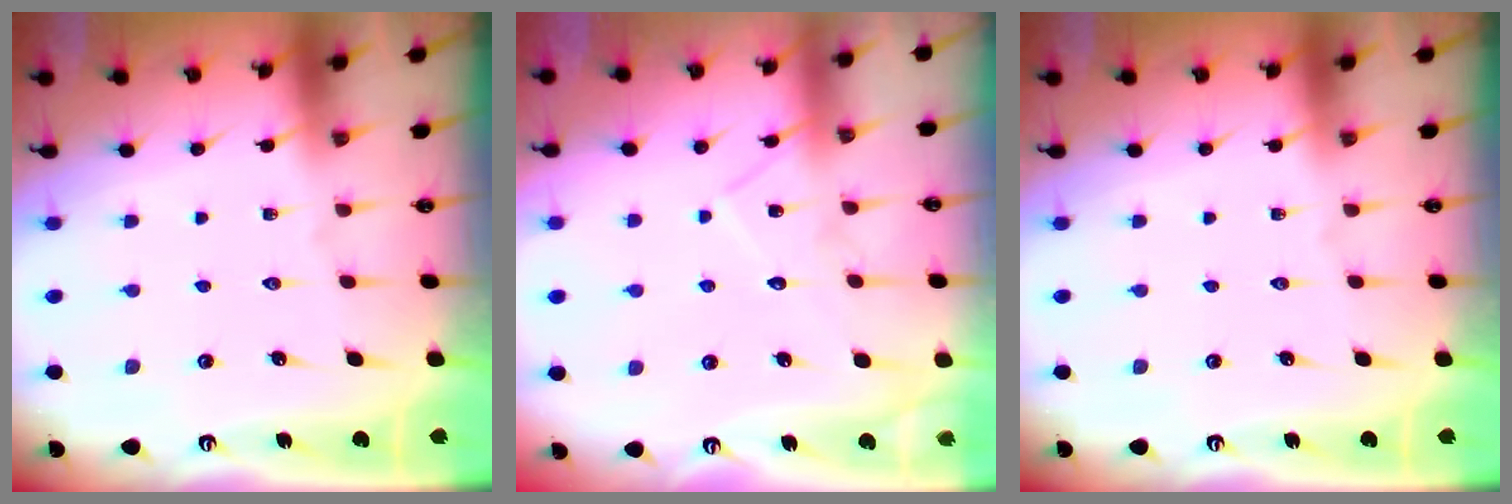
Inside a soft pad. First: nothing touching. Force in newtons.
{"total": 9.7, "press": 9.7, "slide": 0.7}
{"total": 0.0}